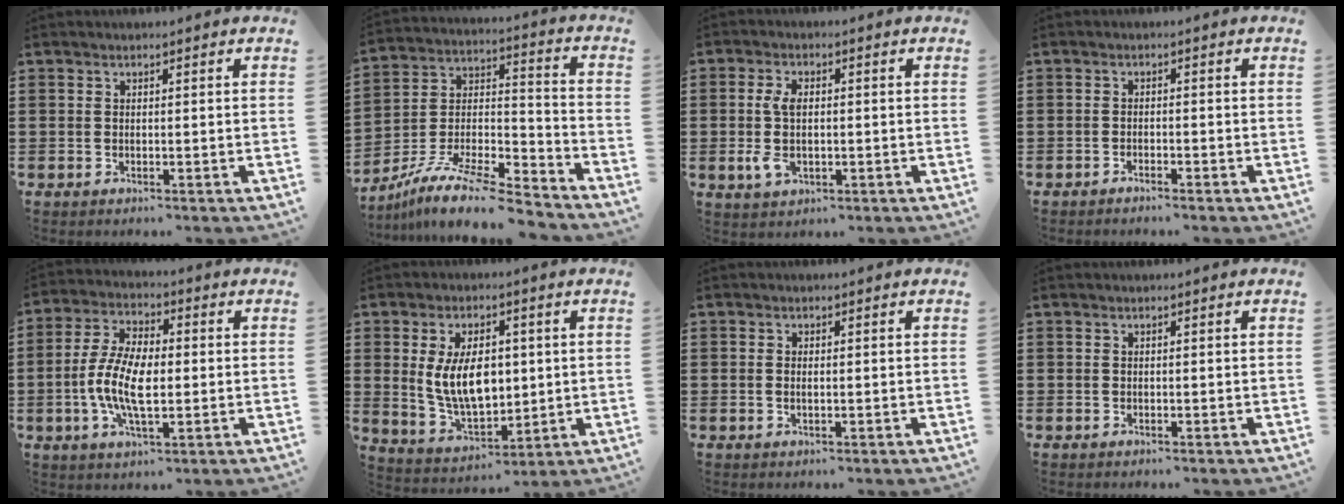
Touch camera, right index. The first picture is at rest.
{"total": 11.2, "force": [-9.6, 2.0, 5.4], "torque": [-0.106, 0.018, -0.193]}
{"total": 5.2, "force": [-0.4, 2.9, 4.3], "torque": [-0.102, 0.000, -0.013]}
{"total": 1.2, "force": [-1.1, -0.1, 0.1], "torque": [-0.006, 0.000, -0.023]}
{"total": 9.3, "force": [-1.5, 3.8, 8.4], "torque": [-0.185, -0.006, -0.033]}
{"total": 9.7, "force": [1.3, 5.5, 7.8], "torque": [-0.159, 0.000, 0.019]}
{"total": 0.9, "force": [-0.1, 0.3, 0.8], "torque": [-0.017, 0.001, -0.002]}
{"total": 0.0}